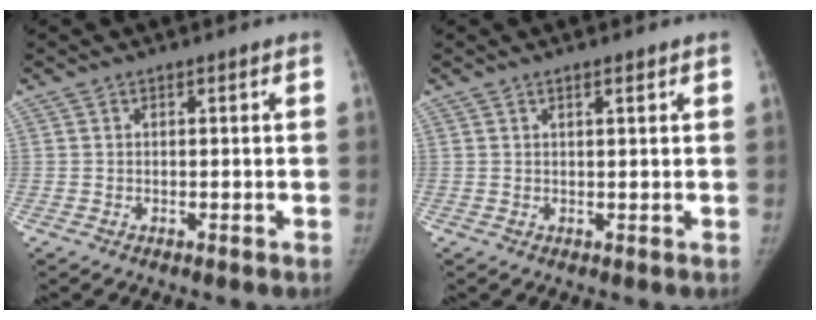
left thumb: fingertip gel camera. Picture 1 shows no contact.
{"total": 1.4, "force": [0.9, 0.2, 1.0], "torque": [-0.016, -0.004, 0.015]}